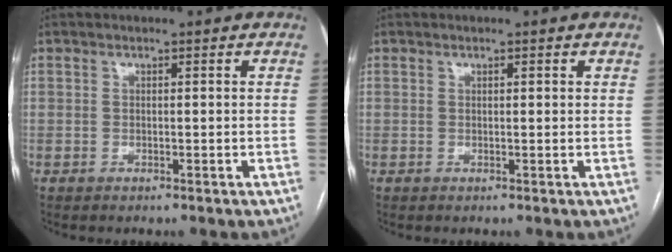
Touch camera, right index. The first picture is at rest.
{"total": 0.8, "force": [0.4, 0.2, 0.7], "torque": [-0.012, 0.003, 0.005]}